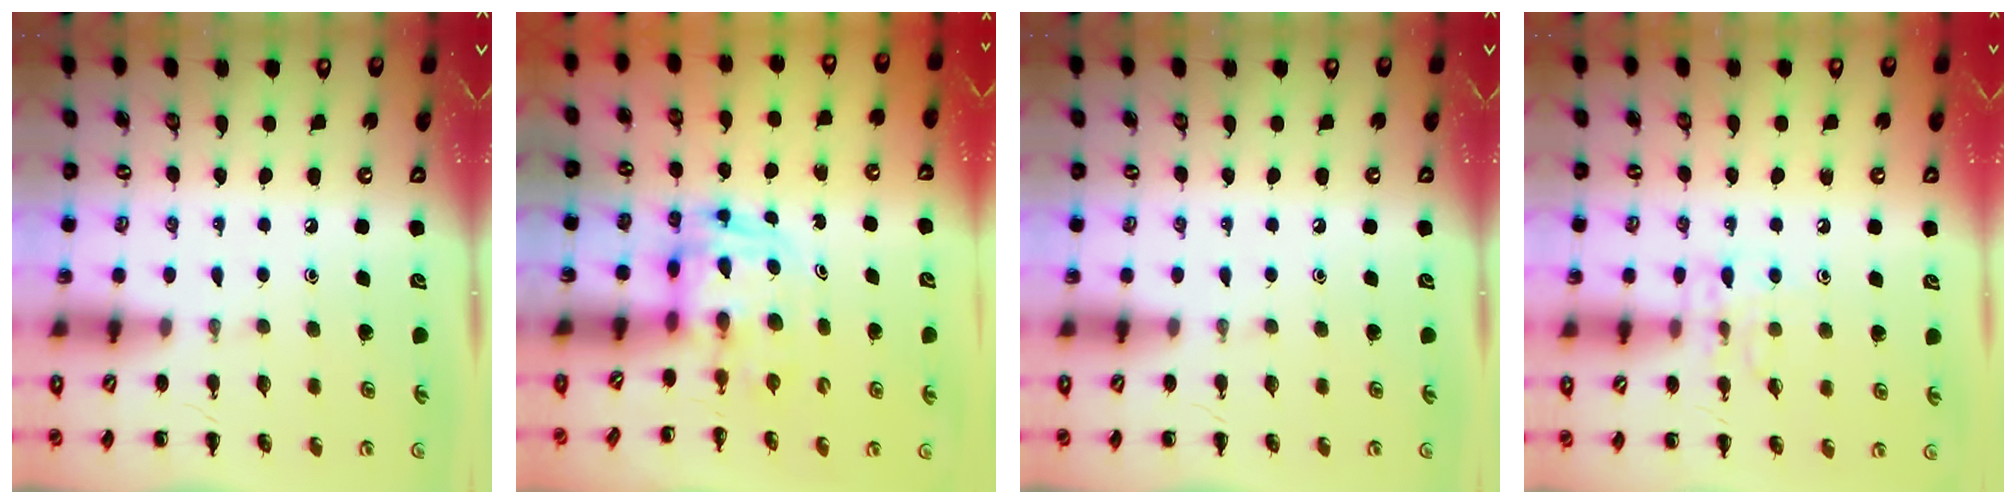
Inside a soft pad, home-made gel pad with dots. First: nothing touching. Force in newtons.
{"total": 2.7, "press": 2.7, "slide": 0.2}
{"total": 0.0}
{"total": 7.7, "press": 7.6, "slide": 0.4}